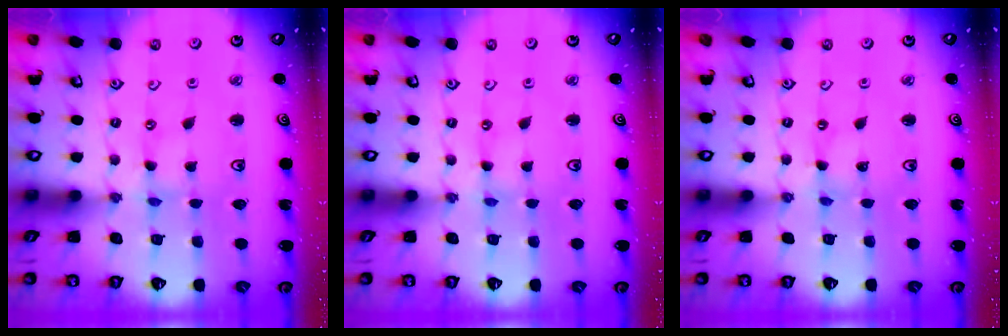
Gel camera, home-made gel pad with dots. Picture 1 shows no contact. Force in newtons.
{"total": 0.0}
{"total": 0.0}